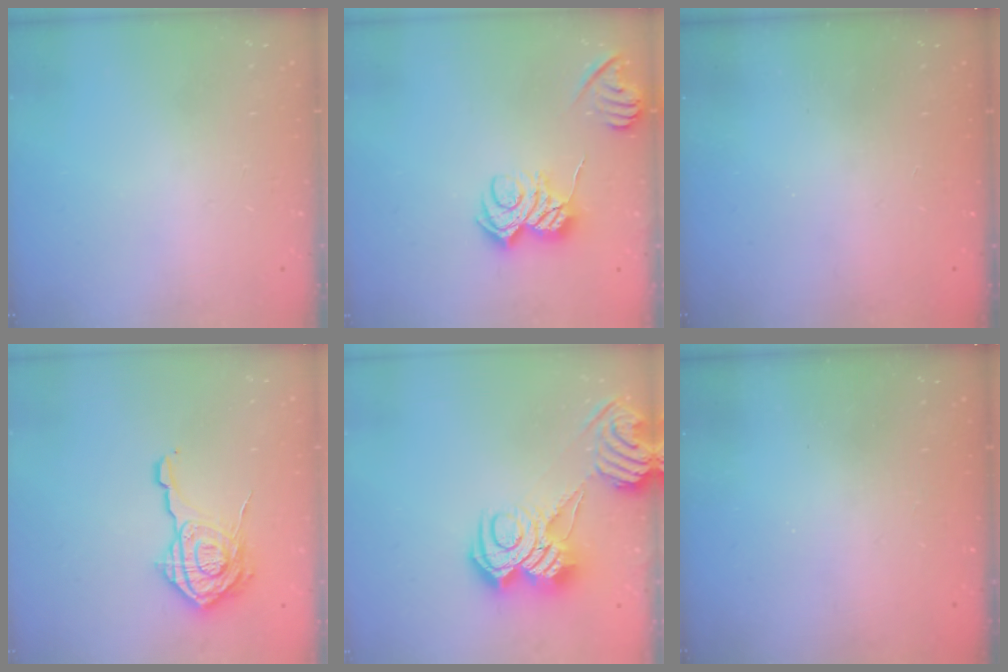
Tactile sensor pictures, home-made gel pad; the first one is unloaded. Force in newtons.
{"total": 8.0, "press": 8.0, "slide": 0.7}
{"total": 2.3, "press": 2.2, "slide": 0.7}
{"total": 15.0, "press": 15.0, "slide": 0.6}
{"total": 10.5, "press": 10.4, "slide": 0.9}
{"total": 2.2, "press": 2.1, "slide": 0.7}